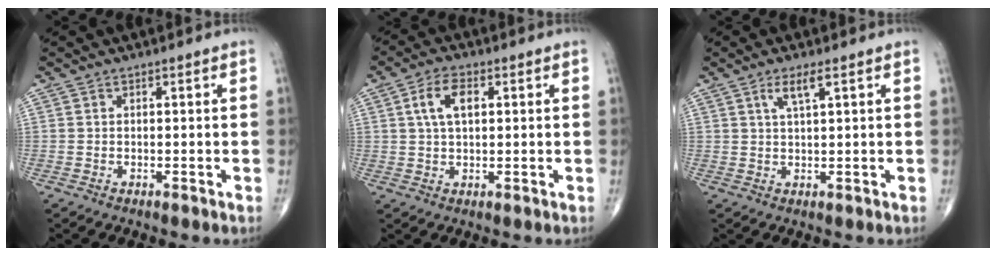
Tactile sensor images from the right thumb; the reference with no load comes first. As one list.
[{"total": 6.2, "force": [1.7, 3.3, 5.0], "torque": [-0.091, 0.005, 0.030]}, {"total": 3.5, "force": [1.8, 0.6, 3.0], "torque": [-0.064, -0.003, 0.036]}]